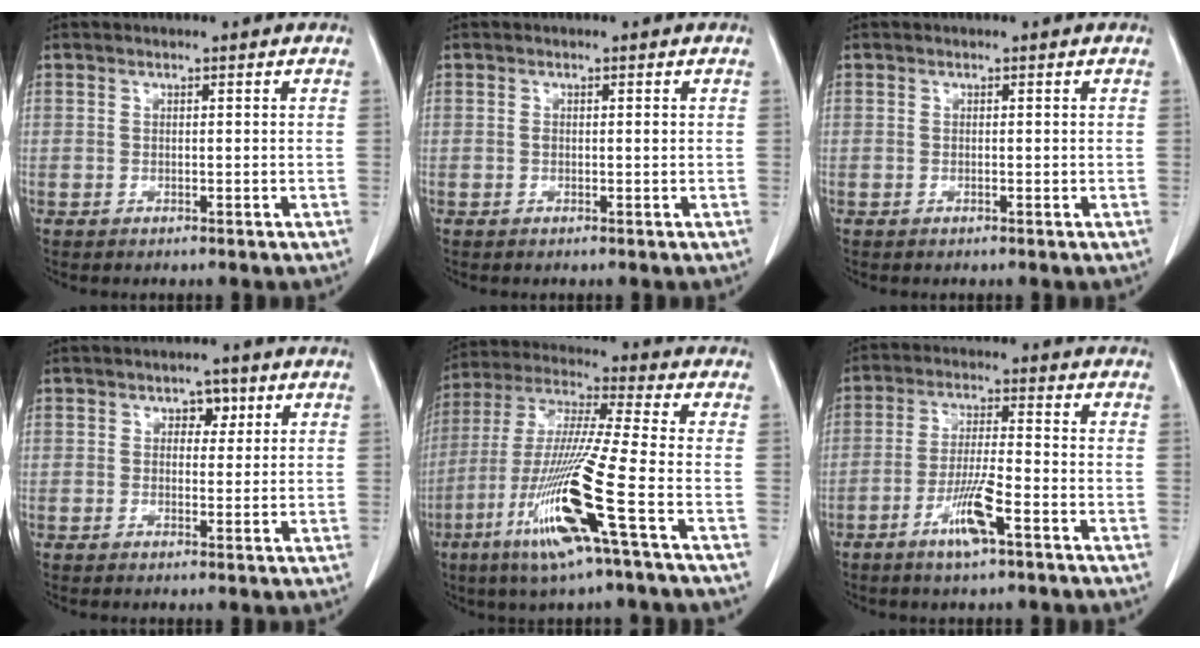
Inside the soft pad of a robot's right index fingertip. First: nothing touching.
{"total": 0.9, "force": [0.0, 0.3, 0.8], "torque": [-0.016, 0.000, 0.002]}
{"total": 0.0}
{"total": 2.6, "force": [1.1, 1.8, 1.6], "torque": [-0.015, 0.006, 0.013]}
{"total": 16.0, "force": [-6.5, -1.0, 14.6], "torque": [-0.306, -0.025, -0.127]}
{"total": 7.2, "force": [-3.7, 0.4, 6.2], "torque": [-0.122, -0.007, -0.069]}